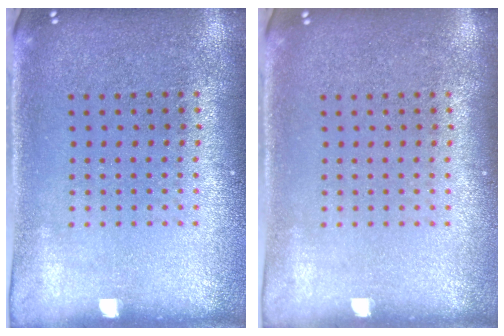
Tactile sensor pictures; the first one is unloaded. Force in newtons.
{"total": 0.0}